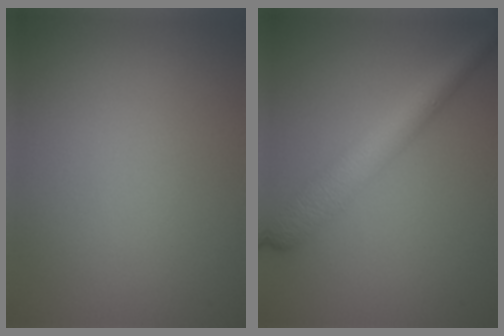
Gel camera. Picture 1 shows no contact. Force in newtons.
{"total": 4.8, "press": 4.8, "slide": 0.1}